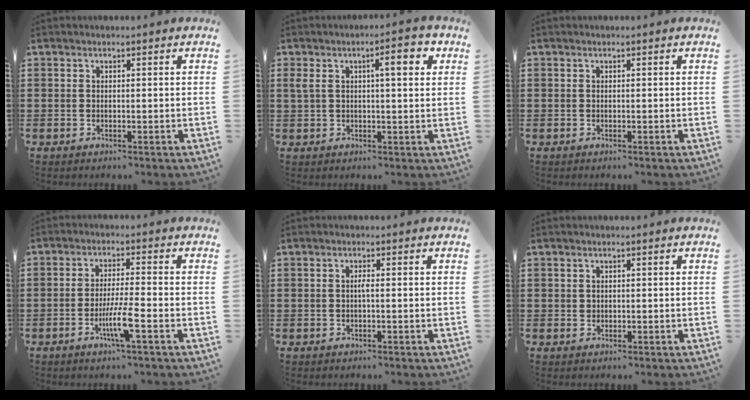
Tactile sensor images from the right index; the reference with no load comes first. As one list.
[{"total": 6.2, "force": [2.1, 2.1, 5.5], "torque": [-0.097, 0.005, 0.029]}, {"total": 0.0}, {"total": 5.8, "force": [-2.3, 0.0, 5.3], "torque": [-0.107, -0.019, -0.046]}, {"total": 0.6, "force": [-0.1, -0.1, 0.6], "torque": [-0.011, -0.003, -0.002]}, {"total": 0.6, "force": [0.2, 0.6, 0.2], "torque": [-0.005, 0.003, 0.004]}]